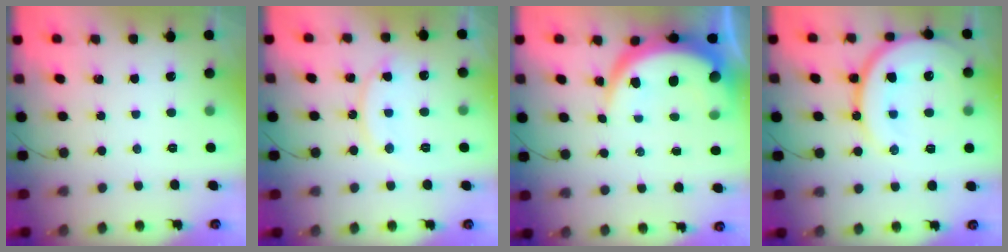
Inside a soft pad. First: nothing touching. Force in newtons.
{"total": 11.6, "press": 11.5, "slide": 0.8}
{"total": 11.4, "press": 11.3, "slide": 1.1}
{"total": 17.4, "press": 17.3, "slide": 1.9}